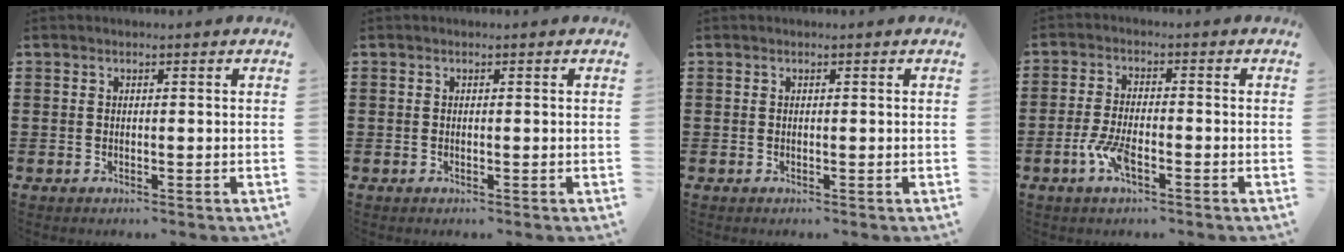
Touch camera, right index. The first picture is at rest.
{"total": 0.0}
{"total": 0.0}
{"total": 5.0, "force": [-2.3, 1.4, 4.2], "torque": [-0.098, -0.007, -0.046]}